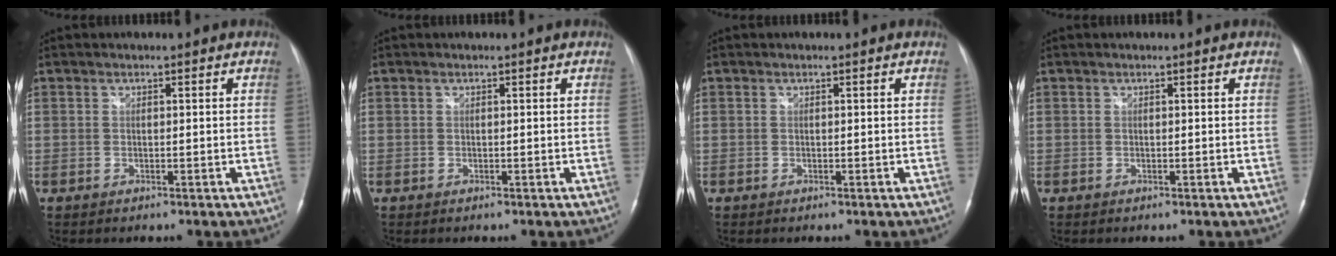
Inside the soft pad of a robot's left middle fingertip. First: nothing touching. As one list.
[{"total": 0.0}, {"total": 0.0}, {"total": 0.0}]